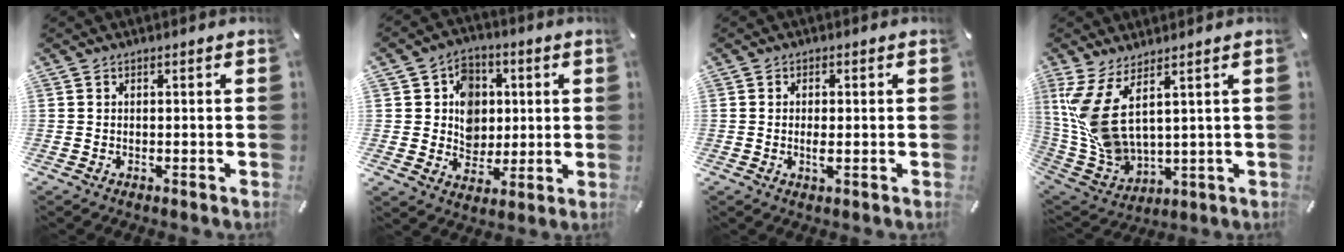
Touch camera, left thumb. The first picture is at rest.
{"total": 9.9, "force": [1.4, 9.2, 3.3], "torque": [-0.043, -0.001, 0.029]}
{"total": 2.3, "force": [-0.2, 0.8, 2.2], "torque": [-0.040, -0.002, -0.003]}
{"total": 12.0, "force": [4.4, 5.7, 9.6], "torque": [-0.231, -0.048, 0.082]}